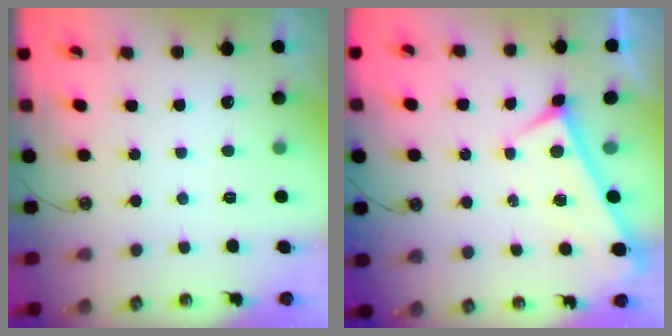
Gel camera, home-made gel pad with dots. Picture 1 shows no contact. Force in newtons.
{"total": 0.0}